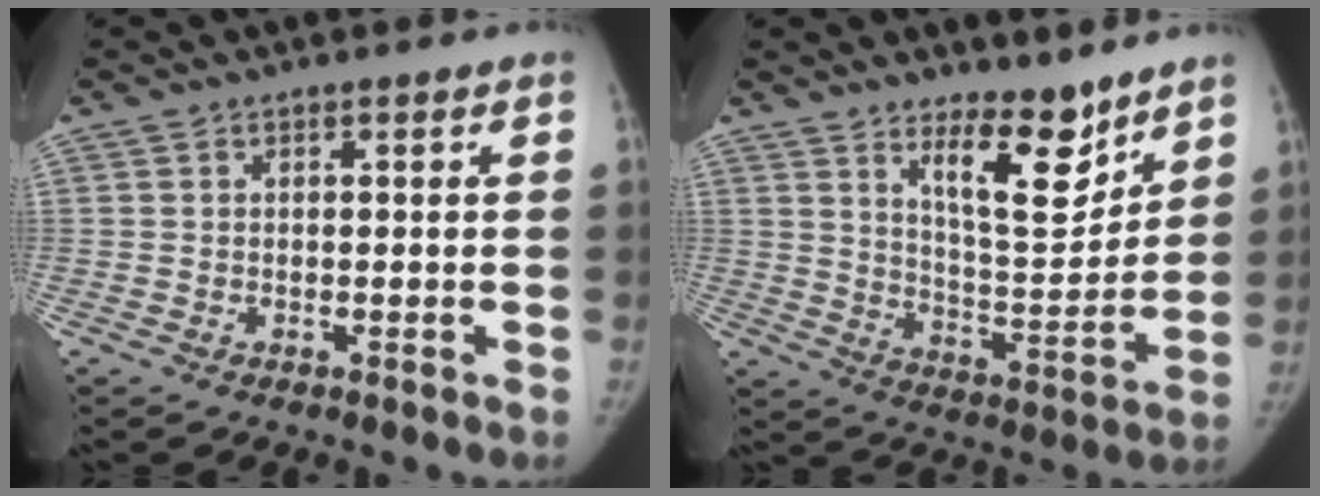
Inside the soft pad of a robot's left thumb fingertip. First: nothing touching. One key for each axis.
{"total": 12.3, "fx": 8.5, "fy": 4.2, "fz": 7.8, "tx": -0.091, "ty": -0.080, "tz": 0.149}